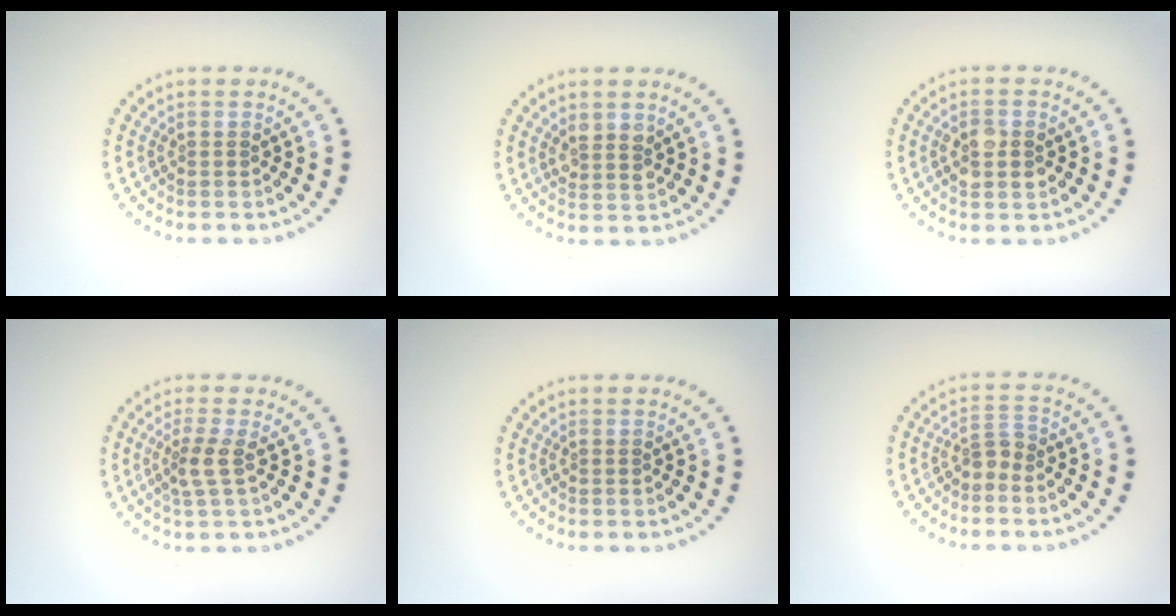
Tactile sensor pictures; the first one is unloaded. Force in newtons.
{"total": 1.7, "press": 1.5, "slide": 0.8}
{"total": 2.8, "press": 2.8, "slide": 0.1}
{"total": 2.0, "press": 1.6, "slide": 1.3}
{"total": 0.0}
{"total": 1.8, "press": 1.3, "slide": 1.2}